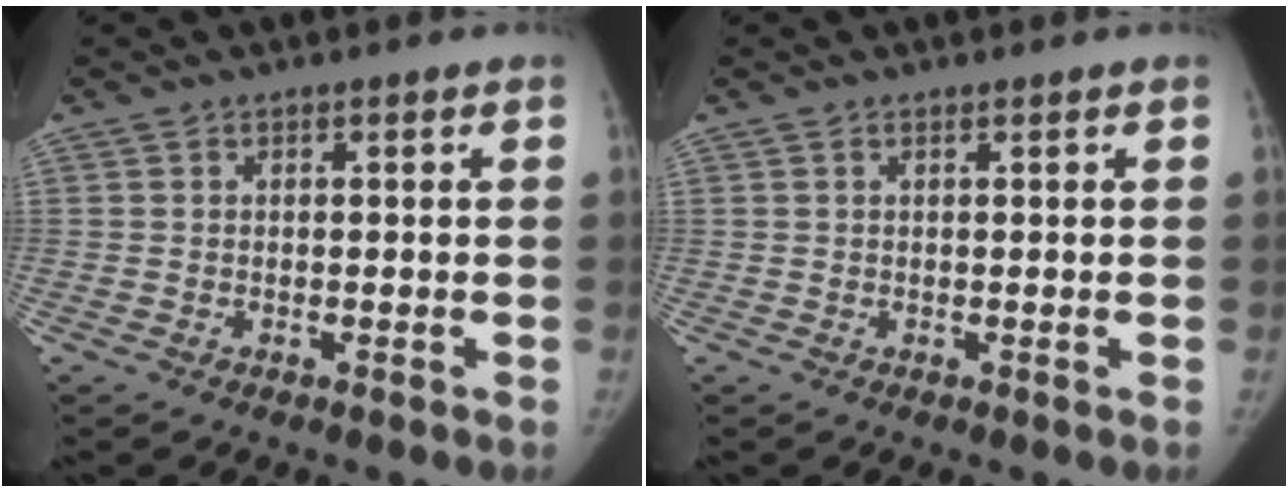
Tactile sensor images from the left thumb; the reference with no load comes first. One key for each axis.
{"total": 0.0}